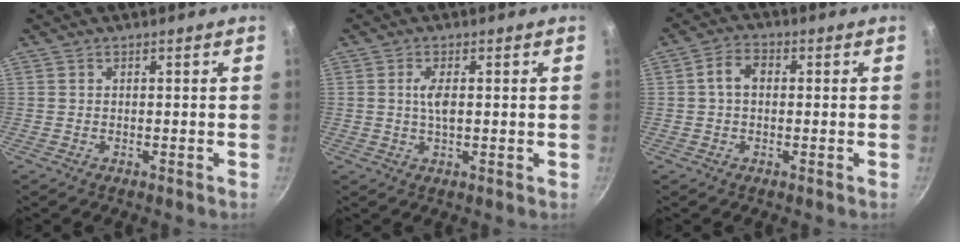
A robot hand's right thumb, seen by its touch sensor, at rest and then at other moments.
{"total": 3.7, "force": [0.4, 1.4, 3.3], "torque": [-0.061, 0.002, 0.006]}
{"total": 4.6, "force": [0.3, 3.3, 3.2], "torque": [-0.051, 0.013, -0.003]}